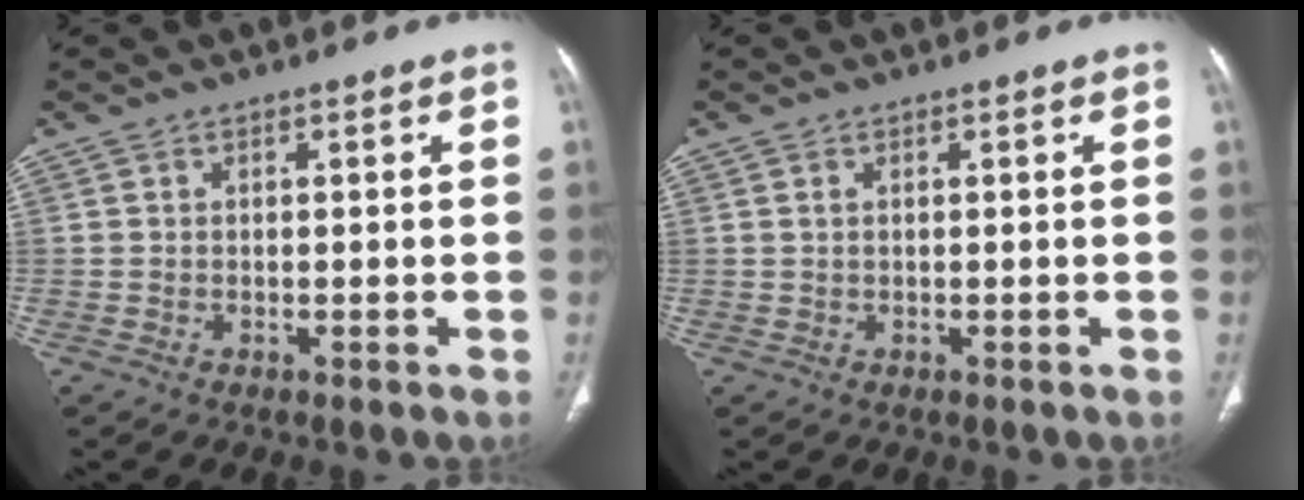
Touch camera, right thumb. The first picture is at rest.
{"total": 0.7, "force": [0.2, 0.4, 0.6], "torque": [-0.015, 0.002, 0.006]}